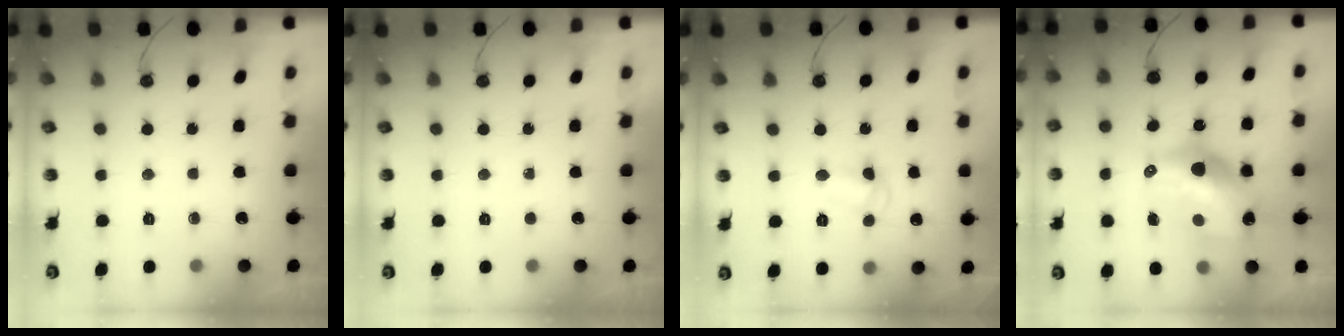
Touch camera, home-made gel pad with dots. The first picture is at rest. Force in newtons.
{"total": 0.0}
{"total": 4.8, "press": 4.7, "slide": 0.3}
{"total": 16.7, "press": 16.6, "slide": 1.5}